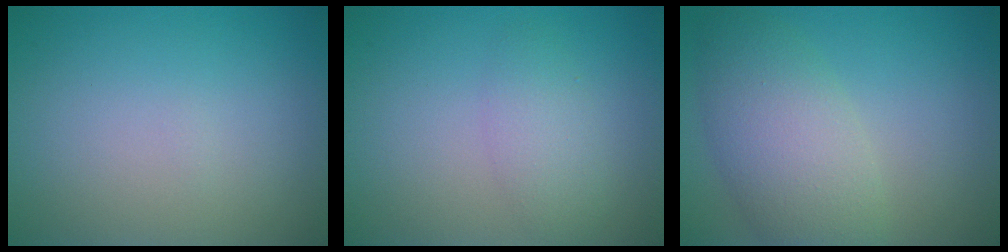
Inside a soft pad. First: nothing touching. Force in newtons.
{"total": 2.4, "press": 2.4, "slide": 0.1}
{"total": 6.1, "press": 6.1, "slide": 0.2}